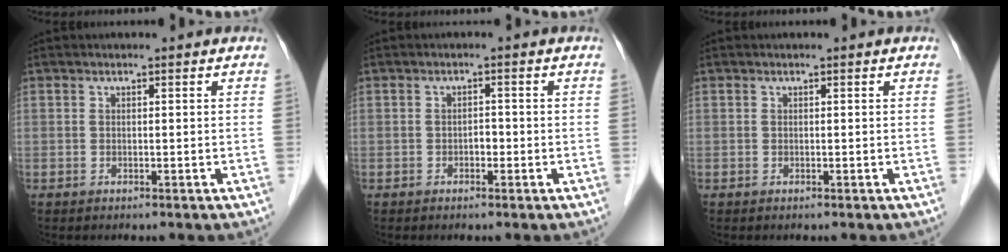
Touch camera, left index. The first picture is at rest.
{"total": 0.9, "force": [-0.5, 0.6, 0.6], "torque": [-0.006, 0.003, -0.011]}
{"total": 0.0}